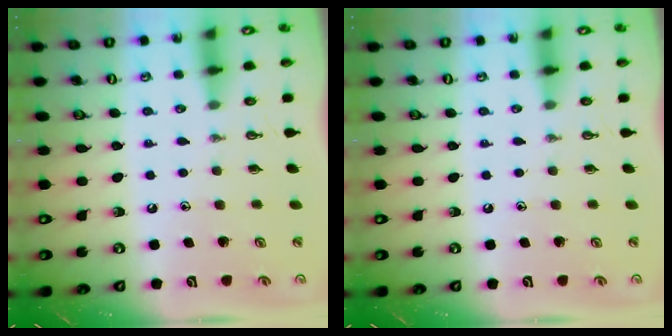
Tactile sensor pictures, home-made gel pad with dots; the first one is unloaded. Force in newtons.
{"total": 0.0}